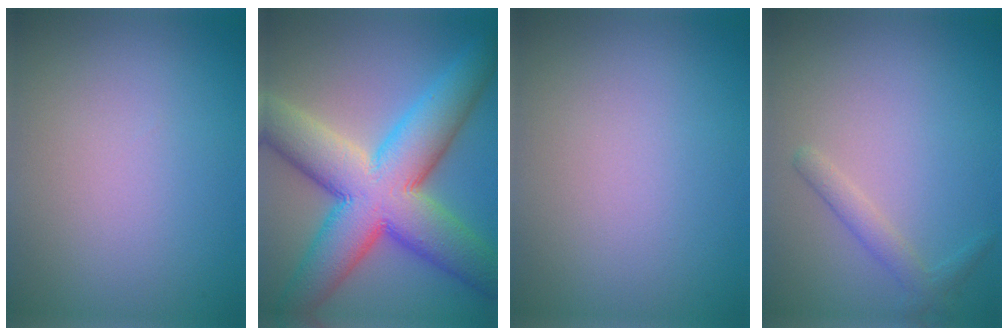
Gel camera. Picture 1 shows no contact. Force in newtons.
{"total": 13.2, "press": 13.2, "slide": 0.7}
{"total": 0.0}
{"total": 1.6, "press": 1.6, "slide": 0.1}